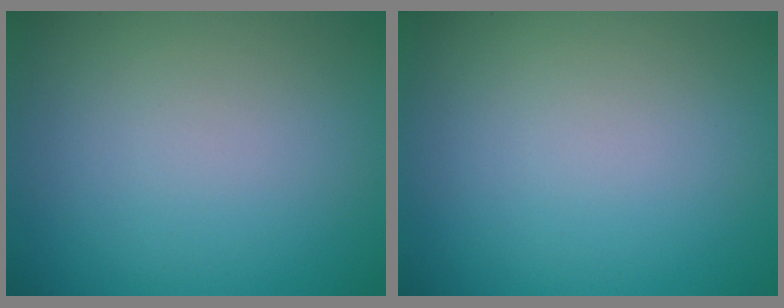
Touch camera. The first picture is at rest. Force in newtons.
{"total": 0.0}